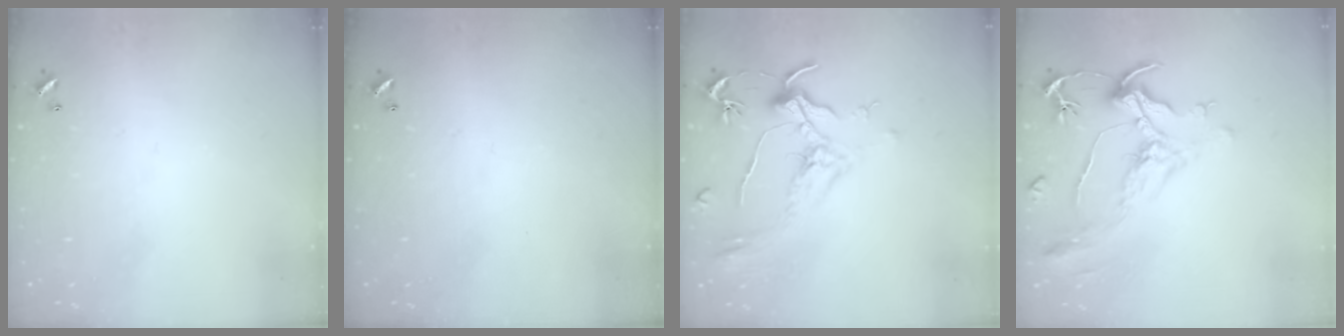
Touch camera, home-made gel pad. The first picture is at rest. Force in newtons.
{"total": 0.0}
{"total": 1.8, "press": 1.6, "slide": 0.9}
{"total": 2.2, "press": 1.7, "slide": 1.3}